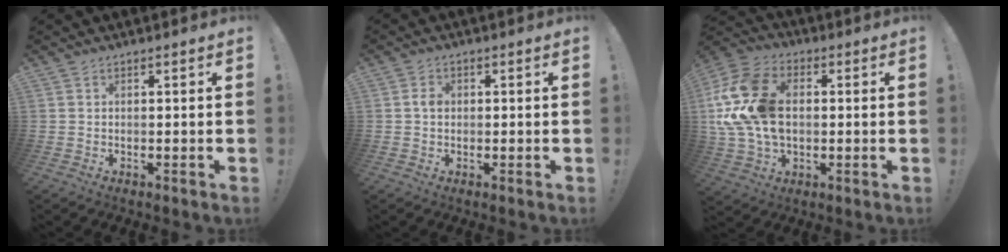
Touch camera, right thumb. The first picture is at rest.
{"total": 2.7, "force": [-0.1, 1.9, 1.8], "torque": [-0.036, 0.009, -0.002]}
{"total": 19.4, "force": [1.7, 14.0, 13.3], "torque": [-0.257, 0.010, 0.037]}